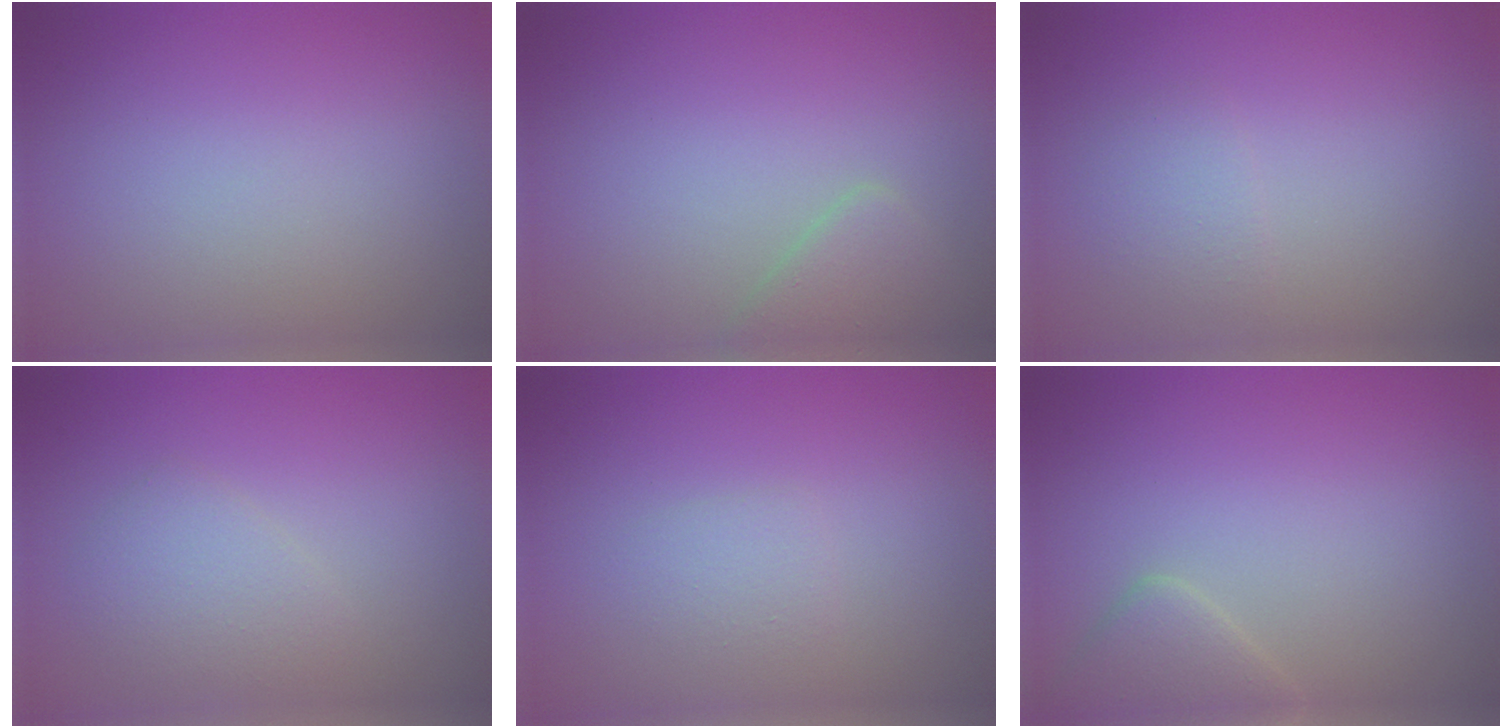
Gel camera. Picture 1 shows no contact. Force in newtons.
{"total": 1.9, "press": 1.9, "slide": 0.2}
{"total": 1.3, "press": 1.3, "slide": 0.0}
{"total": 2.1, "press": 2.1, "slide": 0.1}
{"total": 1.1, "press": 1.1, "slide": 0.1}
{"total": 2.7, "press": 2.7, "slide": 0.2}